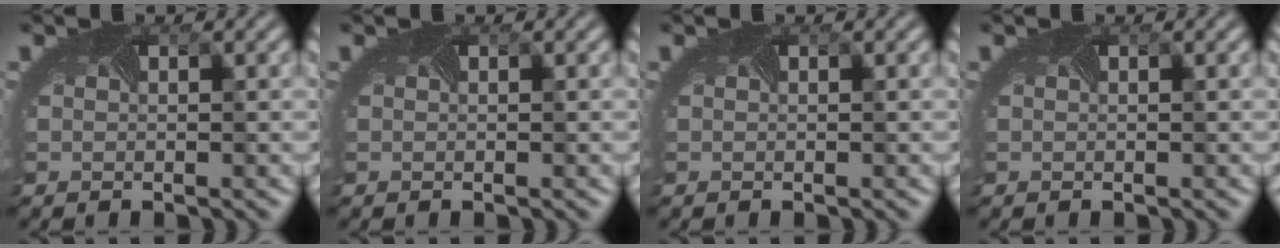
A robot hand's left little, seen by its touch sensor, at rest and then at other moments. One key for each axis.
{"total": 0.0}
{"total": 0.0}
{"total": 0.0}